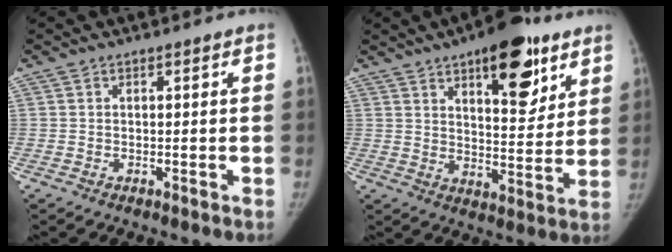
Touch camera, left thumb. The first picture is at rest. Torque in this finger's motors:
{"motor_torque": [0.79, -0.25, 1.49, -0.87, 0.39]}